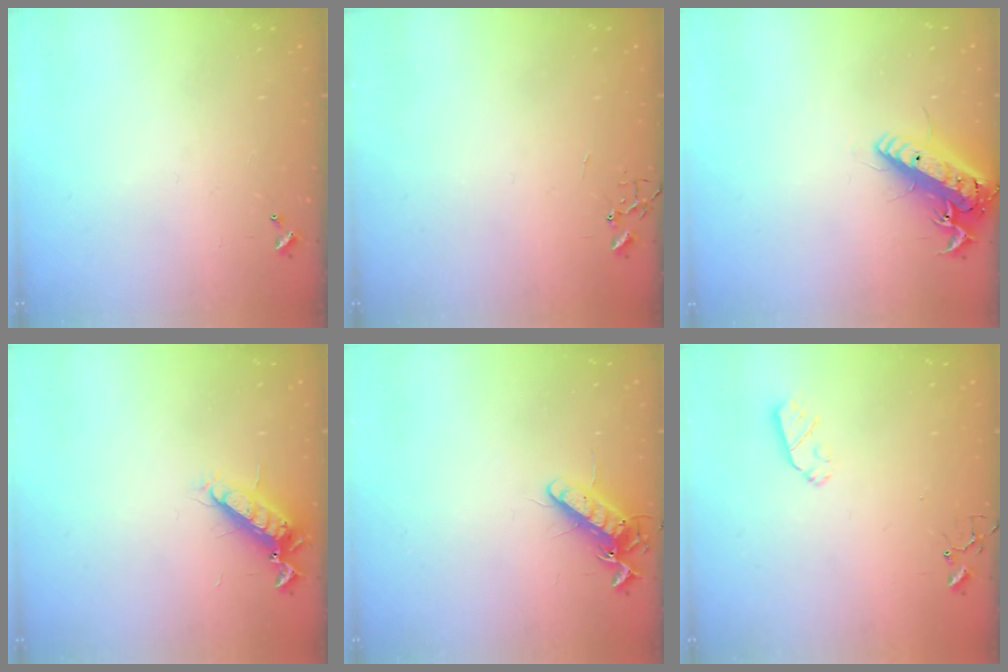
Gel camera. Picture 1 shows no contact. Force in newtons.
{"total": 0.0}
{"total": 17.6, "press": 17.2, "slide": 3.6}
{"total": 12.4, "press": 12.3, "slide": 1.5}
{"total": 11.7, "press": 11.6, "slide": 1.7}
{"total": 5.5, "press": 5.5, "slide": 0.4}